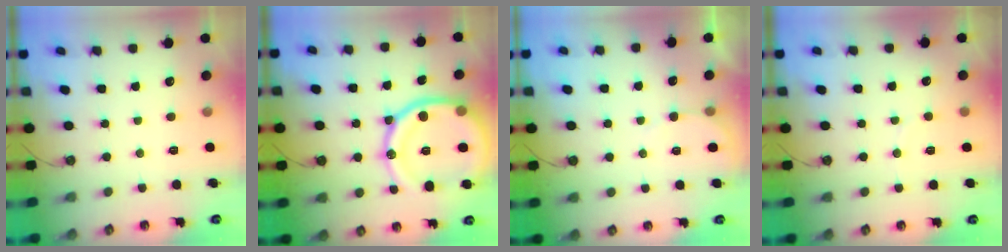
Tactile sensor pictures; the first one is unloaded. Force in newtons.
{"total": 23.0, "press": 22.9, "slide": 2.7}
{"total": 3.1, "press": 3.1, "slide": 0.1}
{"total": 2.7, "press": 2.4, "slide": 1.2}